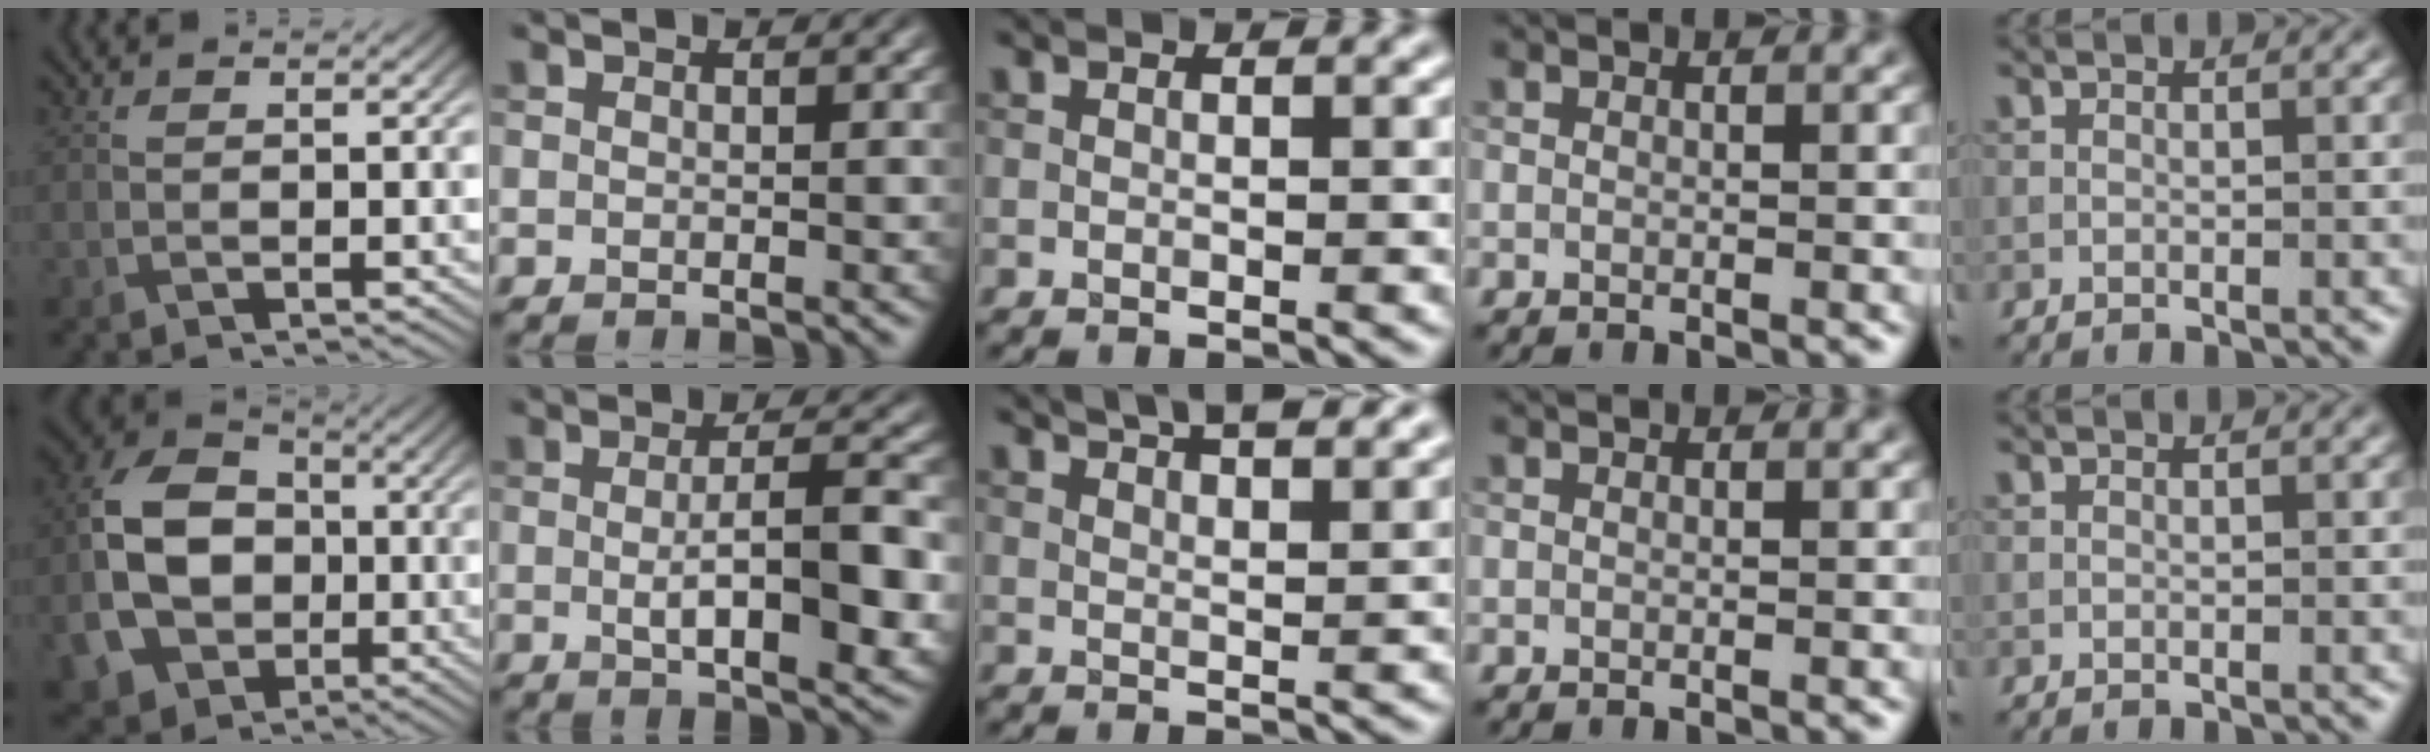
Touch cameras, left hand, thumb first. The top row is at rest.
{"thumb": {"total": 13.5, "force": [-2.7, 10.7, 7.9], "torque": [-0.208, -0.028, -0.050]}, "index": {"total": 7.3, "force": [-0.5, 2.0, 7.0], "torque": [-0.108, -0.009, -0.003]}, "middle": {"total": 7.0, "force": [5.2, 2.2, 4.0], "torque": [-0.026, 0.031, 0.042]}}